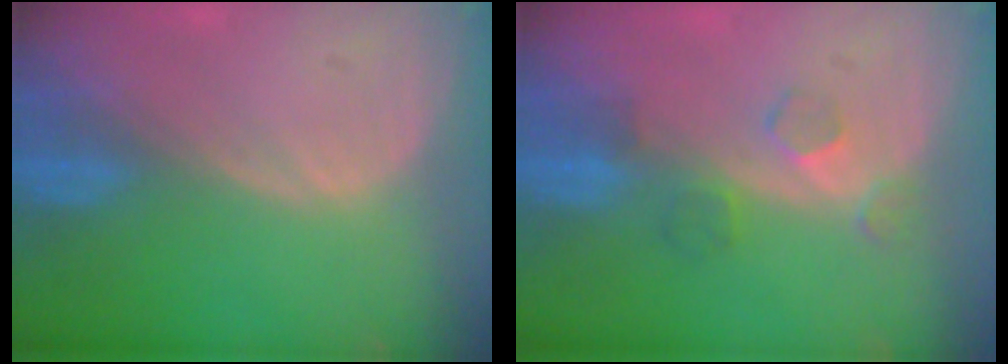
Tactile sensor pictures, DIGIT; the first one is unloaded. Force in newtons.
{"total": 4.0, "press": 3.6, "slide": 1.8}